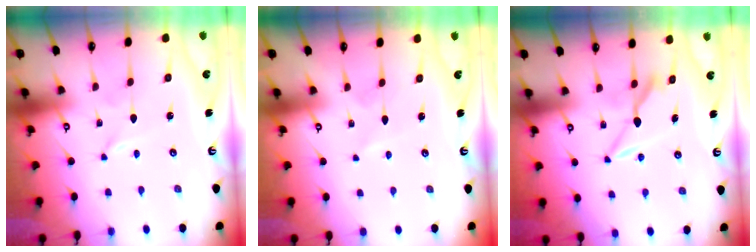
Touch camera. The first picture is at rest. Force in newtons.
{"total": 1.6, "press": 1.5, "slide": 0.3}
{"total": 7.3, "press": 7.3, "slide": 0.6}